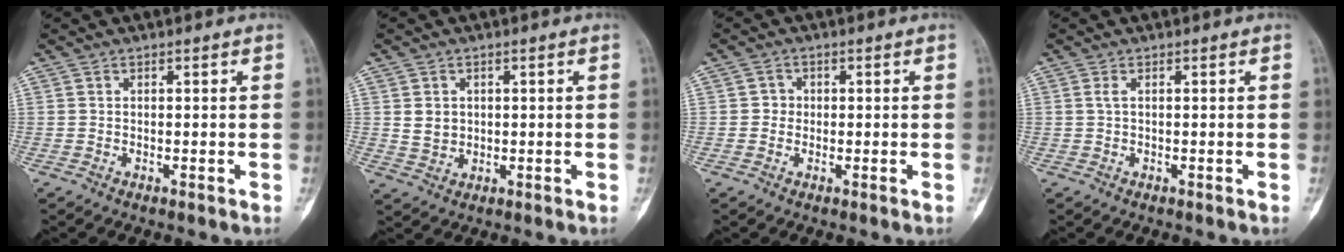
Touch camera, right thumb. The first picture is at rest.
{"total": 3.6, "force": [0.7, 3.1, 1.8], "torque": [-0.016, -0.005, 0.019]}
{"total": 1.9, "force": [0.0, 1.8, 0.5], "torque": [0.005, 0.007, -0.006]}
{"total": 0.7, "force": [0.2, 0.2, 0.7], "torque": [-0.022, 0.004, 0.004]}